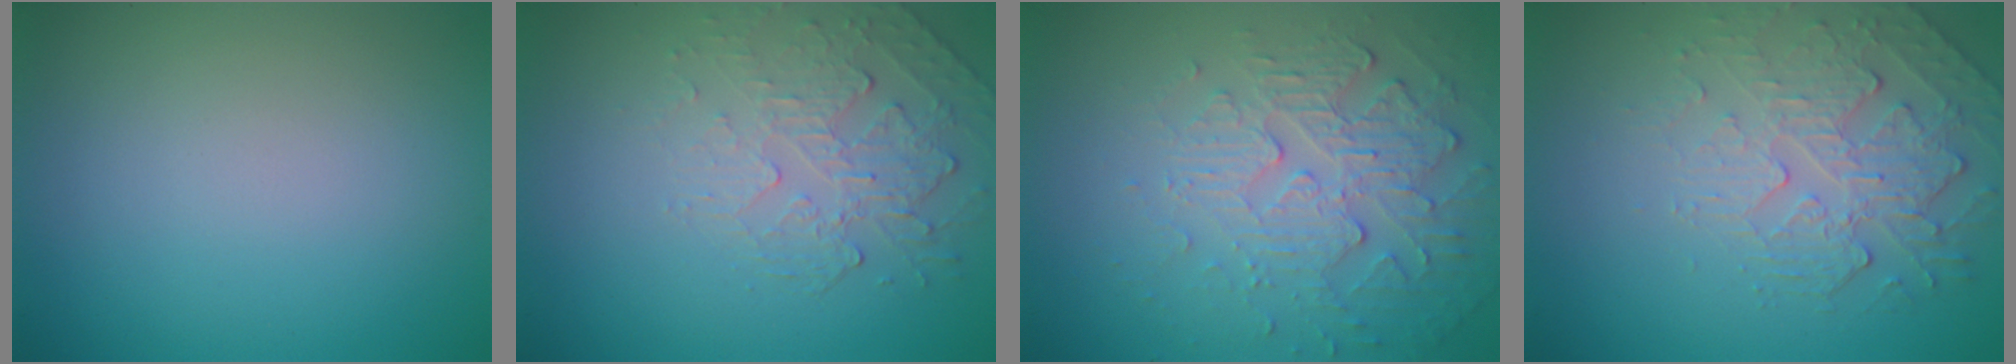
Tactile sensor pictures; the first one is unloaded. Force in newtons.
{"total": 2.2, "press": 1.4, "slide": 1.7}
{"total": 4.6, "press": 3.5, "slide": 3.0}
{"total": 2.7, "press": 2.1, "slide": 1.7}